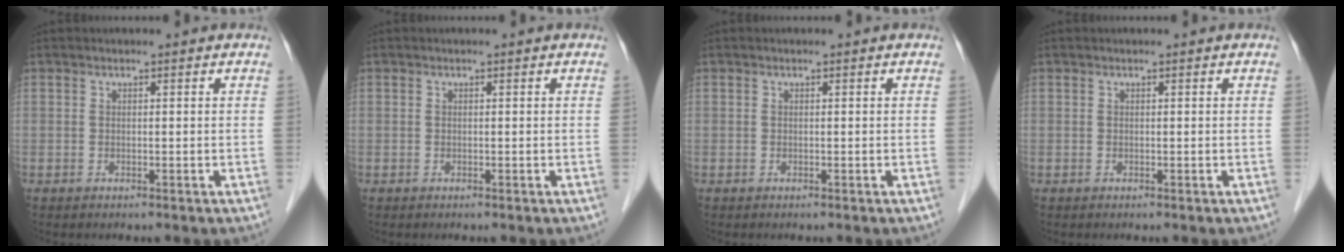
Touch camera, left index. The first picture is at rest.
{"total": 0.0}
{"total": 0.0}
{"total": 0.0}